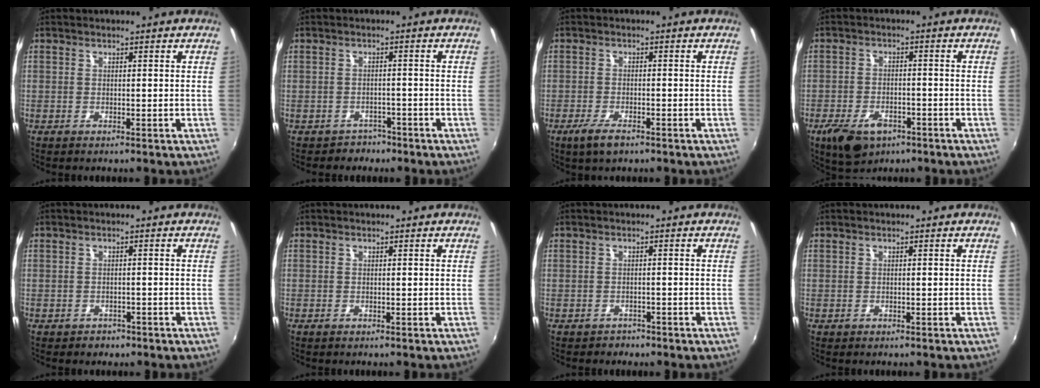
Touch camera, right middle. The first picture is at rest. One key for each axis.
{"total": 3.2, "fx": -2.4, "fy": 2.1, "fz": -0.1, "tx": -0.006, "ty": 0.003, "tz": -0.036}
{"total": 4.3, "fx": -2.9, "fy": 1.4, "fz": 2.9, "tx": -0.070, "ty": -0.011, "tz": -0.054}
{"total": 9.3, "fx": -5.6, "fy": 5.0, "fz": 5.6, "tx": -0.132, "ty": -0.018, "tz": -0.092}
{"total": 2.1, "fx": -1.3, "fy": 1.6, "fz": 0.4, "tx": -0.012, "ty": -0.002, "tz": -0.015}
{"total": 0.0}
{"total": 1.9, "fx": -1.4, "fy": 1.3, "fz": 0.1, "tx": -0.007, "ty": -0.001, "tz": -0.019}
{"total": 0.0}